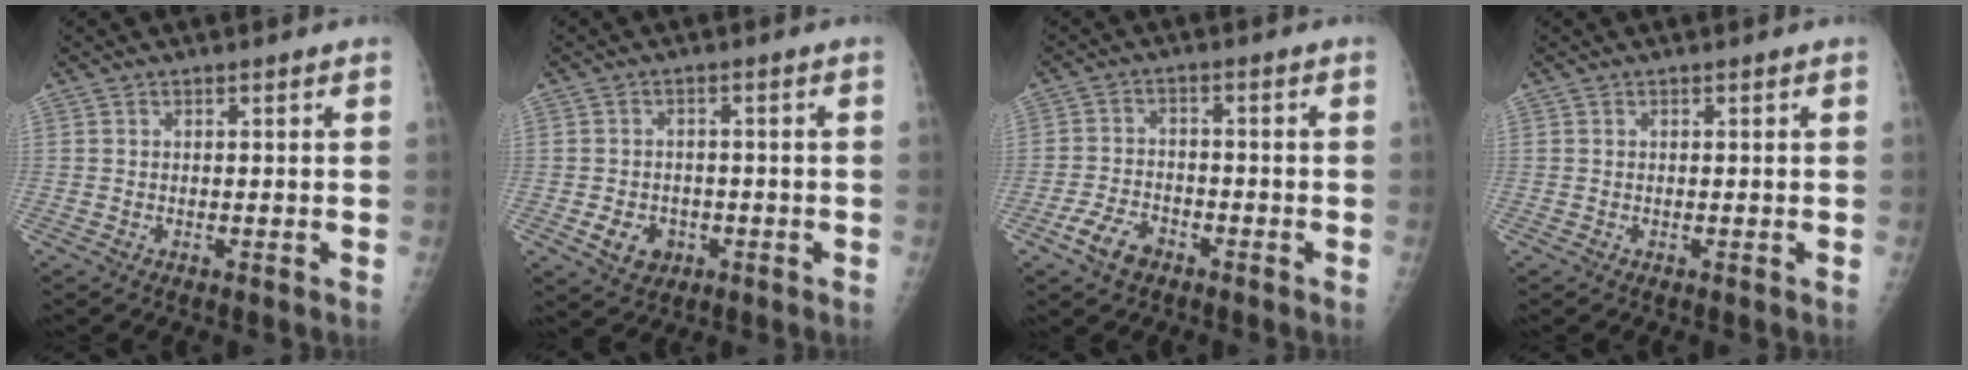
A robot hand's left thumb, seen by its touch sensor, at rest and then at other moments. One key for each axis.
{"total": 5.4, "fx": -1.8, "fy": 4.3, "fz": 2.6, "tx": -0.028, "ty": 0.009, "tz": -0.022}
{"total": 6.1, "fx": -3.7, "fy": 3.6, "fz": 3.2, "tx": -0.058, "ty": 0.020, "tz": -0.066}
{"total": 0.0}